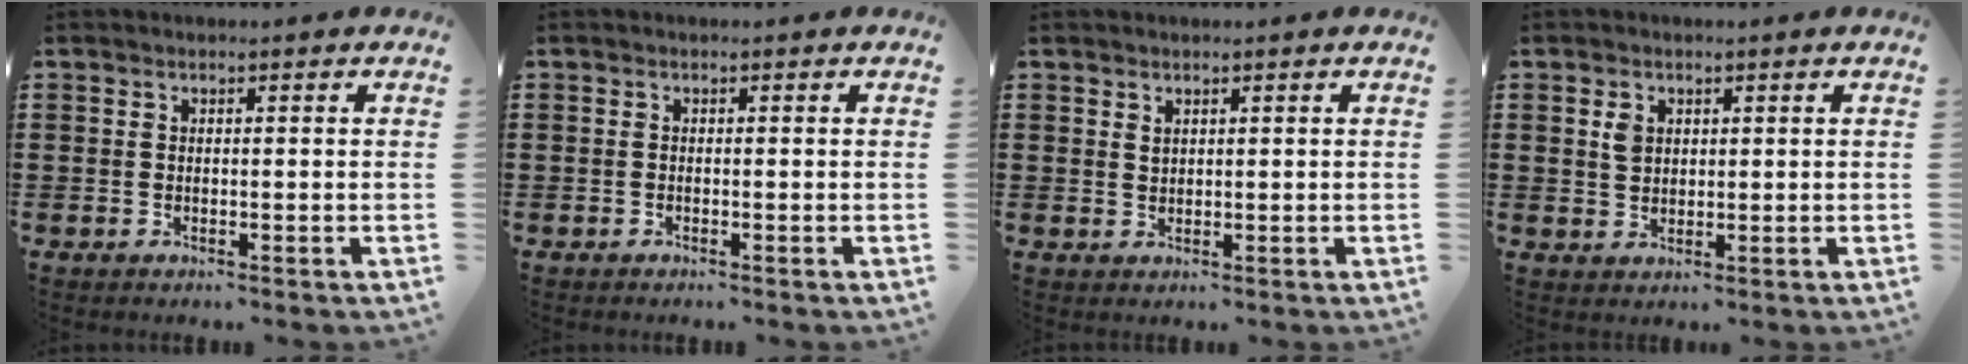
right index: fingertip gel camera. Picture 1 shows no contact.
{"total": 0.0}
{"total": 1.2, "force": [1.0, 0.6, 0.3], "torque": [-0.008, 0.003, 0.018]}
{"total": 2.3, "force": [1.0, 1.6, 1.4], "torque": [-0.032, 0.004, 0.019]}